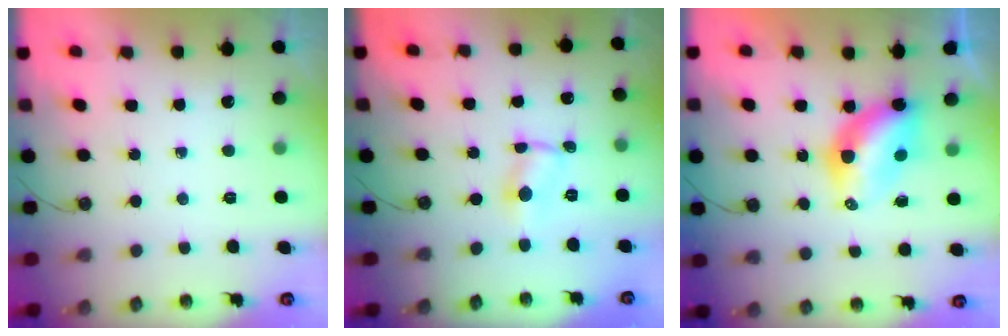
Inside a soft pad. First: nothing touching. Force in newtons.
{"total": 1.5, "press": 1.5, "slide": 0.1}
{"total": 7.3, "press": 7.3, "slide": 0.6}